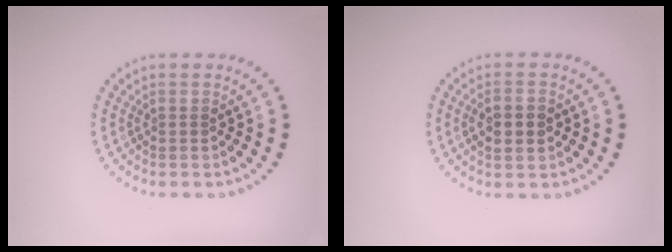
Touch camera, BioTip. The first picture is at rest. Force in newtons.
{"total": 2.6, "press": 2.6, "slide": 0.1}